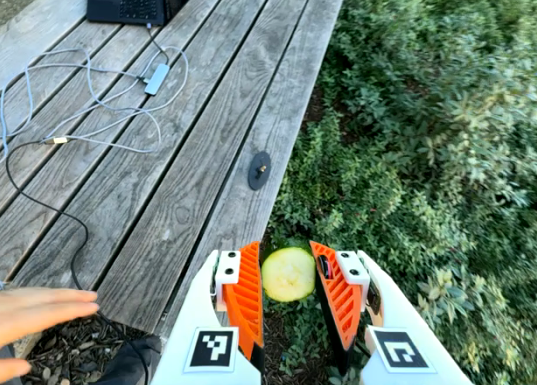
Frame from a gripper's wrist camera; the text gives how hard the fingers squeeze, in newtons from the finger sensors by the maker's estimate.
{"total": 9.3, "left": 9.3, "right": 9.3}